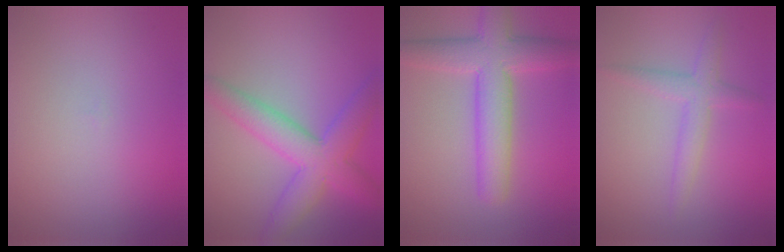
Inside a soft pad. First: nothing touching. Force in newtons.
{"total": 6.1, "press": 6.1, "slide": 0.1}
{"total": 6.5, "press": 6.5, "slide": 0.3}
{"total": 1.8, "press": 1.8, "slide": 0.1}